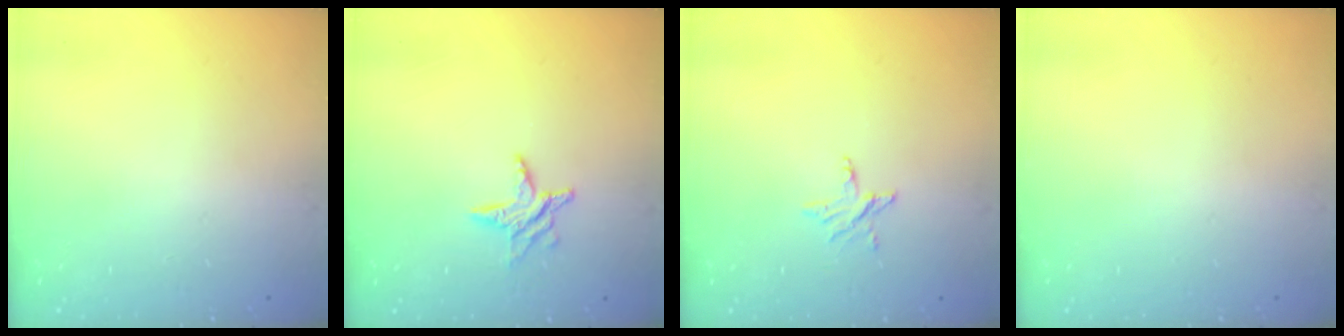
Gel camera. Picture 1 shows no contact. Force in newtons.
{"total": 6.2, "press": 6.2, "slide": 0.5}
{"total": 3.4, "press": 3.4, "slide": 0.2}
{"total": 0.0}